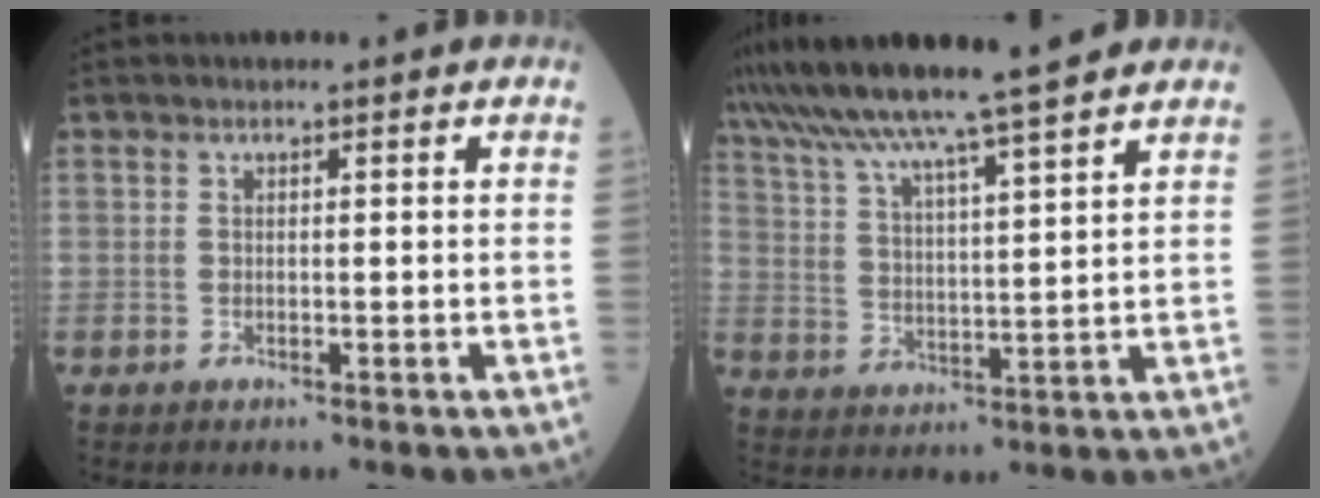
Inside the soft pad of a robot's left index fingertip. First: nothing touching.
{"total": 18.2, "force": [15.4, 0.0, 9.8], "torque": [-0.176, 0.032, 0.243]}